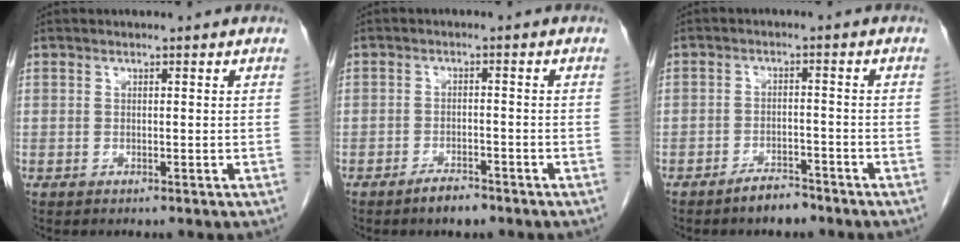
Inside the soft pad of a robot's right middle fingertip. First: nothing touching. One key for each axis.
{"total": 3.0, "fx": -2.3, "fy": 0.8, "fz": 1.6, "tx": -0.034, "ty": -0.002, "tz": -0.037}
{"total": 3.4, "fx": -2.9, "fy": 1.0, "fz": 1.5, "tx": -0.030, "ty": 0.000, "tz": -0.047}